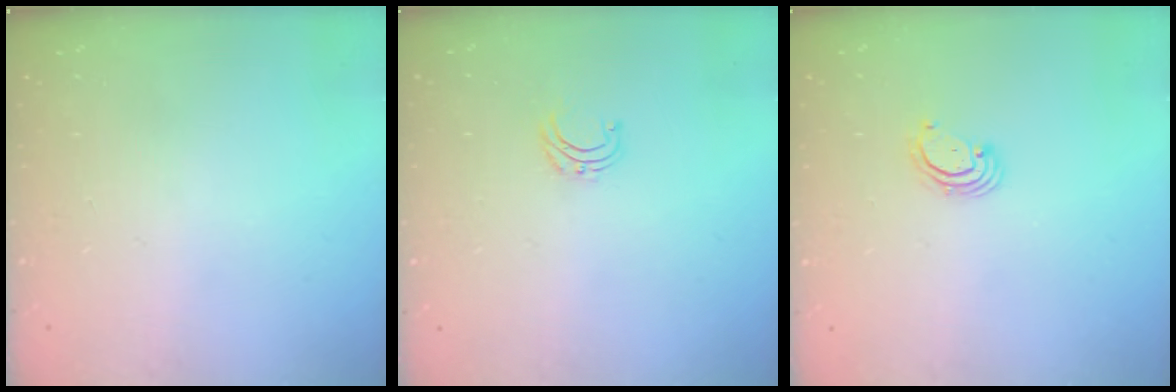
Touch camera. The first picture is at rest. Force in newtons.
{"total": 4.2, "press": 4.2, "slide": 0.4}
{"total": 2.7, "press": 2.7, "slide": 0.3}